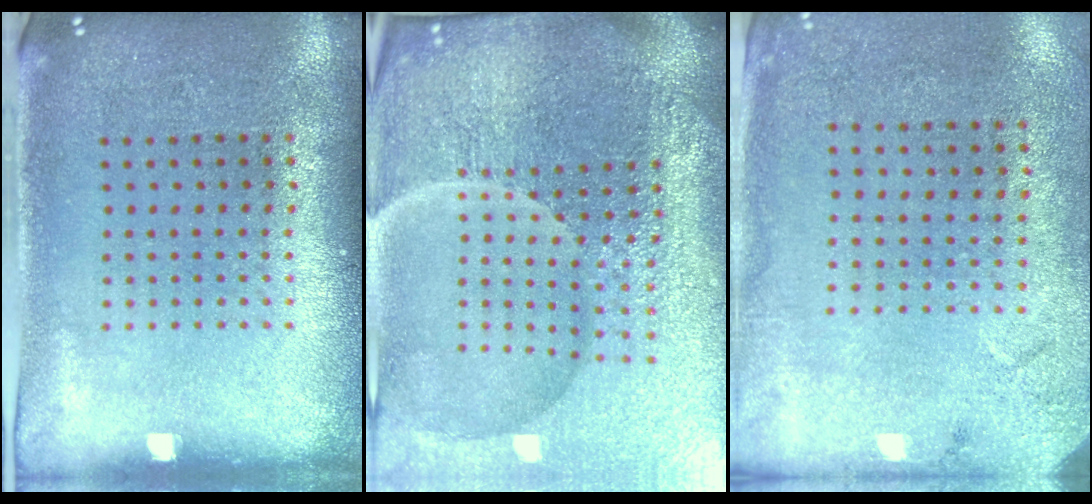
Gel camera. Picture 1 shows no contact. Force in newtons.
{"total": 6.2, "press": 5.7, "slide": 2.5}
{"total": 2.7, "press": 2.2, "slide": 1.6}